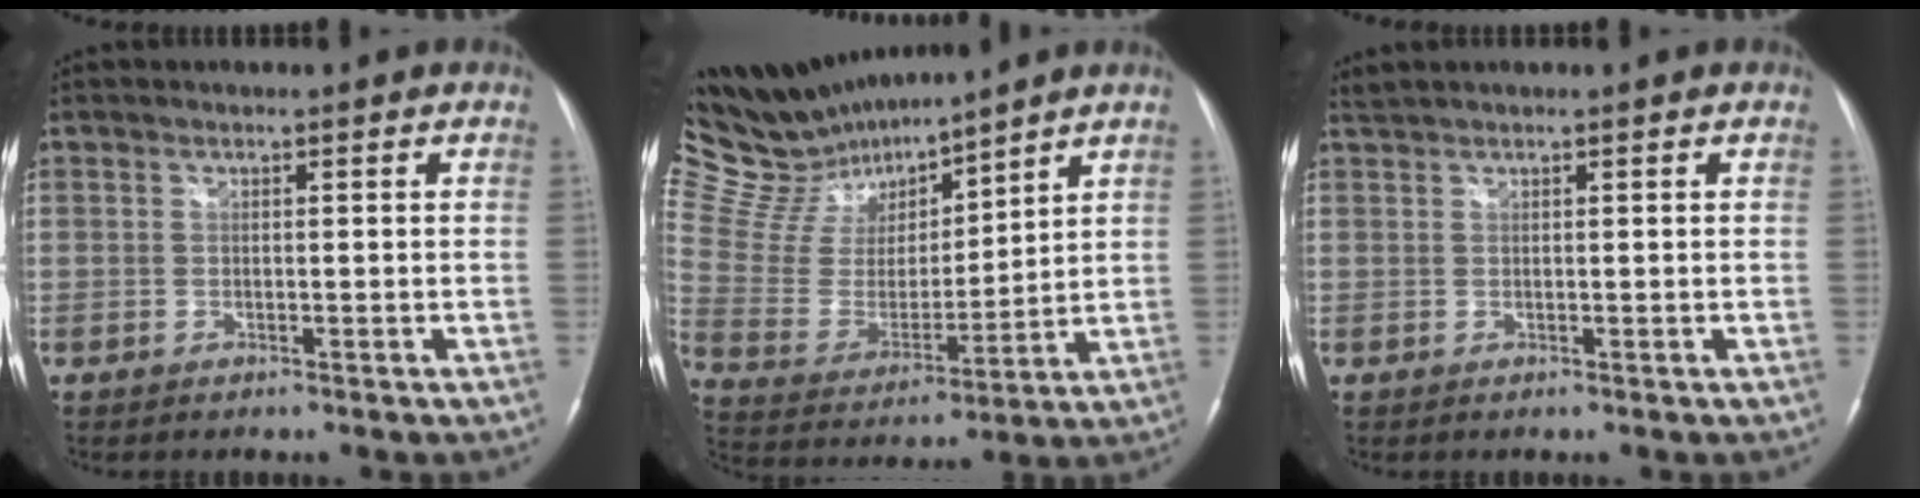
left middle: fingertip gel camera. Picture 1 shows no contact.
{"total": 14.9, "force": [13.9, 3.4, 4.4], "torque": [-0.100, 0.008, 0.274]}
{"total": 1.1, "force": [1.0, -0.2, 0.4], "torque": [-0.015, 0.016, 0.028]}